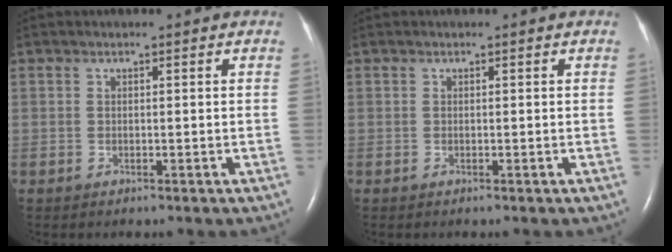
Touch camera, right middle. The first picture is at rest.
{"total": 0.0}